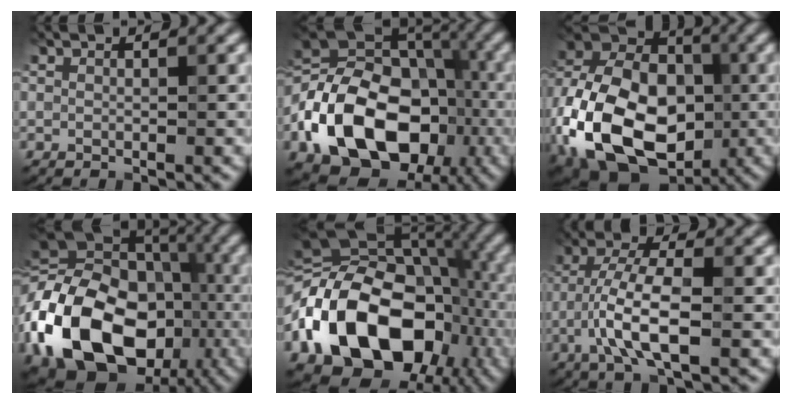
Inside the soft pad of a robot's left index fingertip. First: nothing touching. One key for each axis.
{"total": 16.5, "fx": -5.1, "fy": 11.7, "fz": 10.3, "tx": -0.189, "ty": -0.006, "tz": -0.099}
{"total": 18.9, "fx": -6.0, "fy": 12.9, "fz": 12.5, "tx": -0.245, "ty": -0.014, "tz": -0.100}
{"total": 19.8, "fx": -5.2, "fy": 14.7, "fz": 12.3, "tx": -0.259, "ty": 0.000, "tz": -0.094}
{"total": 18.7, "fx": -5.0, "fy": 13.2, "fz": 12.3, "tx": -0.245, "ty": 0.006, "tz": -0.098}
{"total": 5.7, "fx": -1.9, "fy": 1.5, "fz": 5.1, "tx": -0.105, "ty": 0.009, "tz": -0.041}